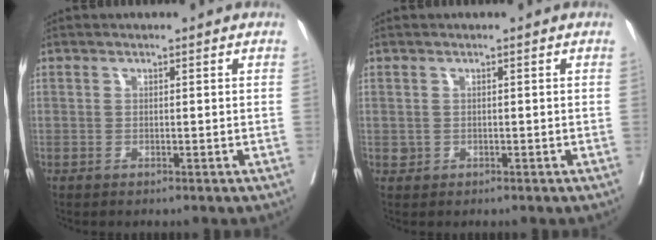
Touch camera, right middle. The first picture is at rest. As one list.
[{"total": 0.8, "force": [0.0, 0.7, 0.2], "torque": [0.000, 0.002, 0.002]}]